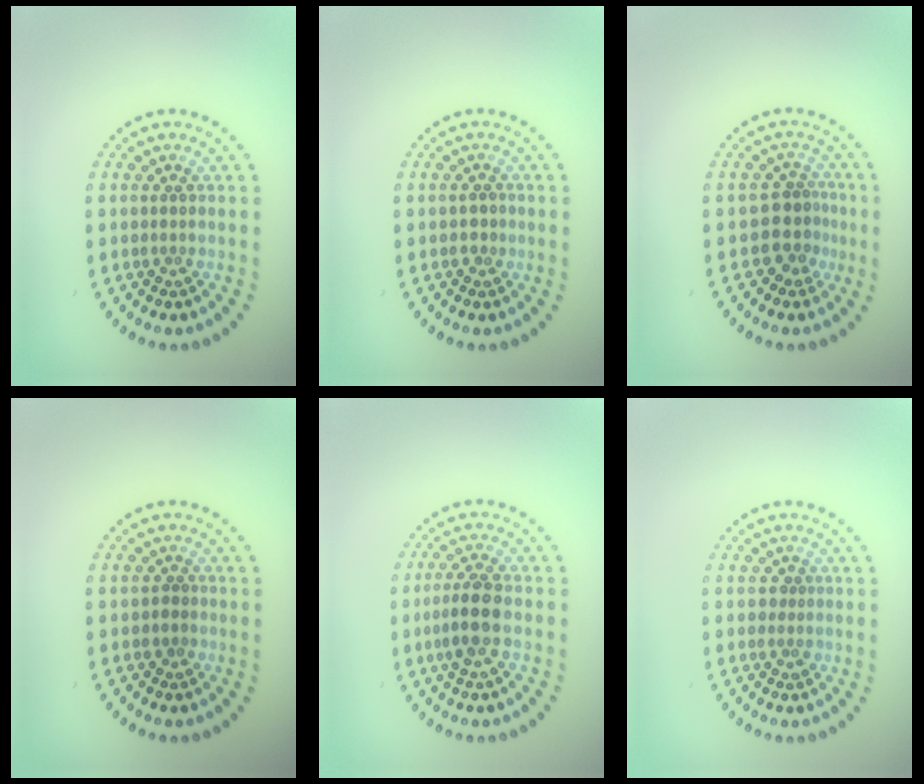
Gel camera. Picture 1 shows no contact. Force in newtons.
{"total": 0.9, "press": 0.8, "slide": 0.4}
{"total": 2.8, "press": 2.2, "slide": 1.7}
{"total": 0.7, "press": 0.4, "slide": 0.6}
{"total": 3.4, "press": 3.2, "slide": 1.0}
{"total": 0.9, "press": 0.8, "slide": 0.5}